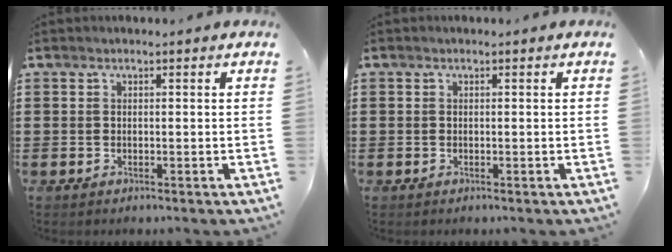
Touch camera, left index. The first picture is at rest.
{"total": 0.0}